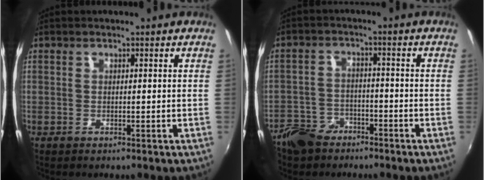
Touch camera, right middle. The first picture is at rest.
{"total": 7.9, "force": [-5.7, 5.0, 2.3], "torque": [-0.071, 0.014, -0.097]}